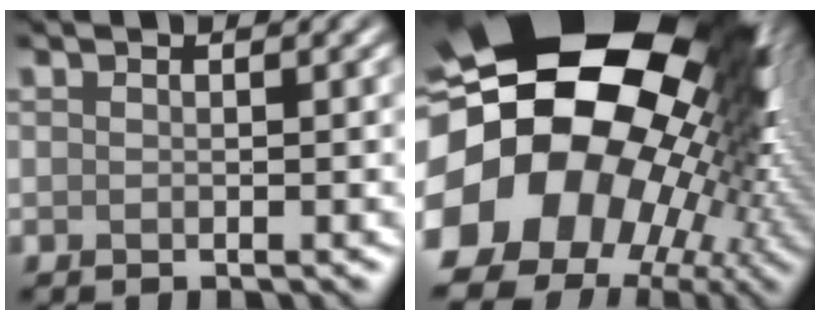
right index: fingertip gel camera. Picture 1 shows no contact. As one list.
[{"total": 23.5, "force": [-0.8, 18.7, 14.2], "torque": [-0.239, -0.024, -0.056]}]